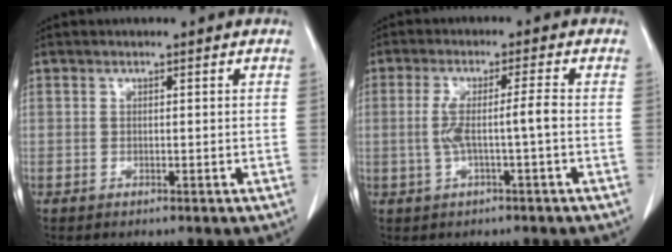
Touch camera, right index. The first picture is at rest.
{"total": 5.1, "force": [-0.7, -0.3, 5.0], "torque": [-0.102, 0.014, -0.008]}